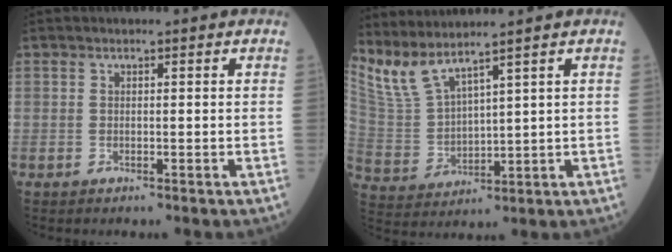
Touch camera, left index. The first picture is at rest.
{"total": 6.6, "force": [6.1, -0.3, 2.6], "torque": [-0.083, -0.005, 0.144]}